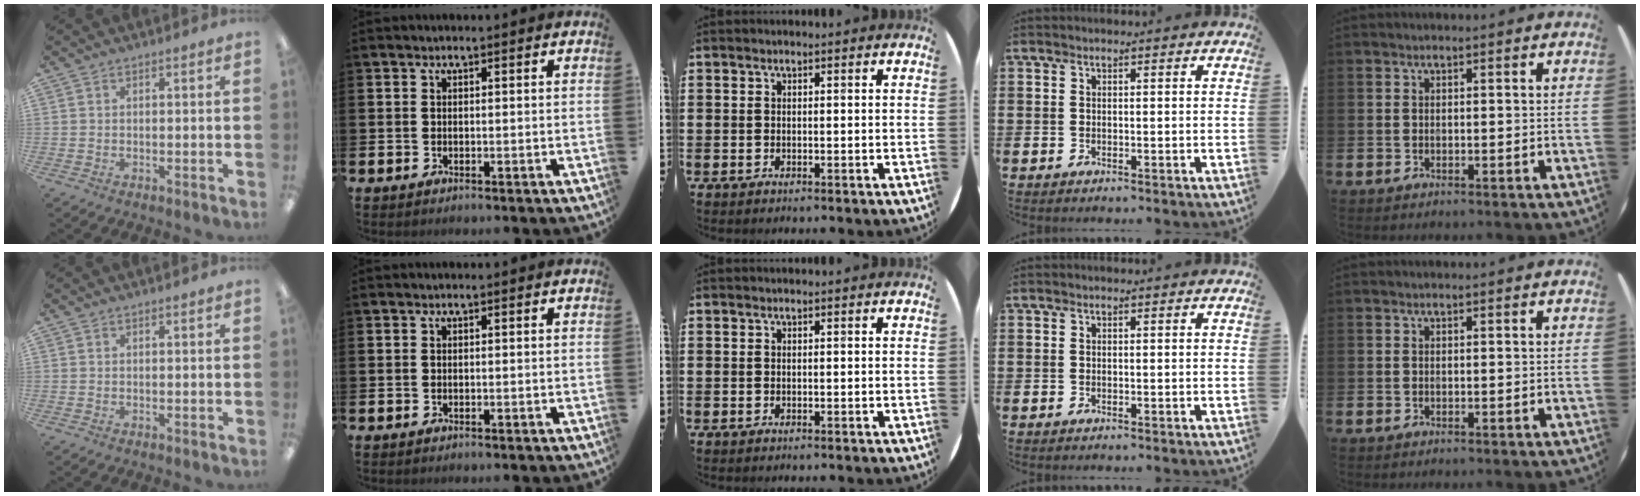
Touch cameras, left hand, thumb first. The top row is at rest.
{}